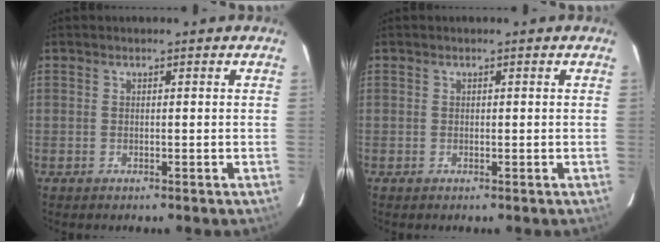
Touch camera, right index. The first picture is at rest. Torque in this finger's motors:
{"motor_torque": [0.25, 0.20, -0.01, 0.01]}